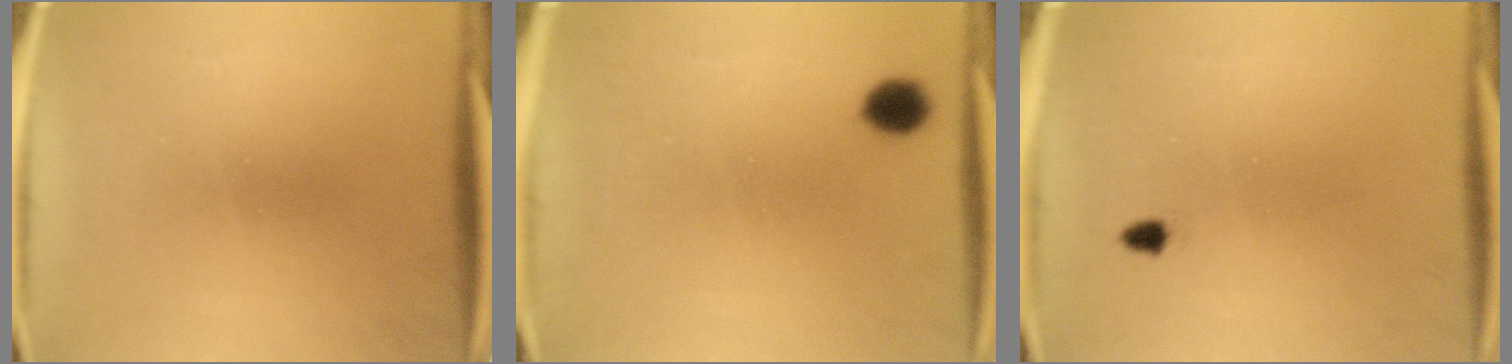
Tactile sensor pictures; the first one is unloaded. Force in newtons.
{"total": 4.2}
{"total": 1.1}